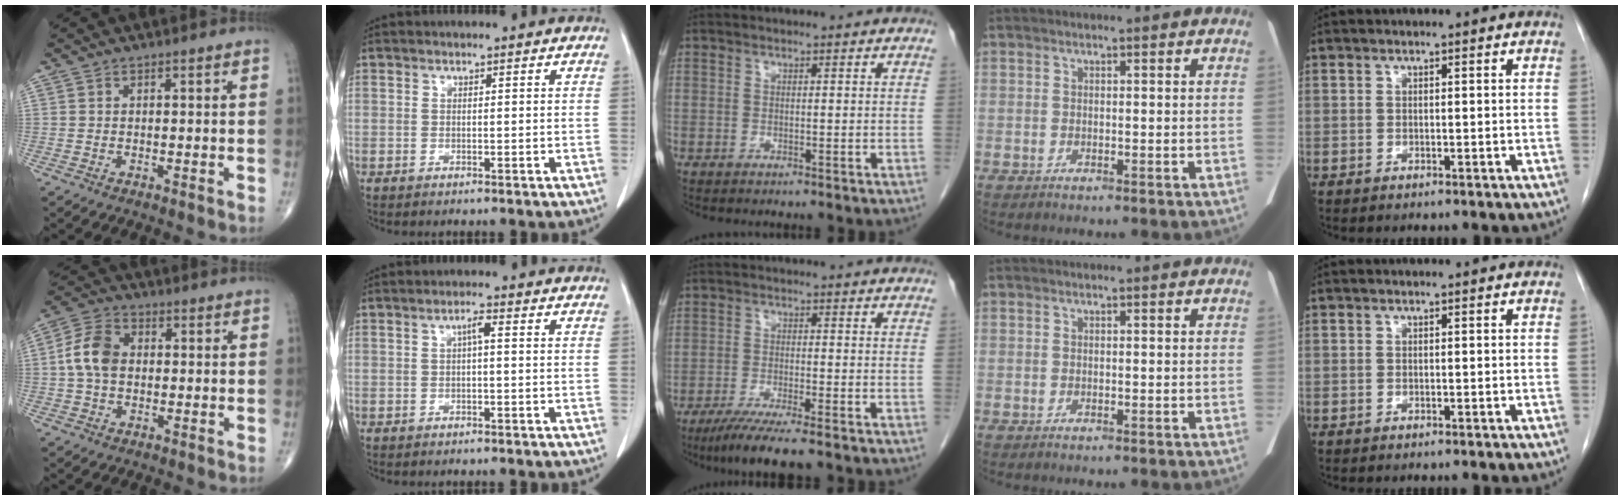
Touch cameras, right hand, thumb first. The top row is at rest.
{"thumb": {"total": 7.9, "force": [0.2, 5.5, 5.6], "torque": [-0.107, 0.021, -0.004]}, "index": {"total": 1.8, "force": [0.2, 0.2, 1.7], "torque": [-0.031, 0.004, 0.005]}, "middle": {"total": 7.5, "force": [-5.8, -0.1, 4.8], "torque": [-0.073, -0.019, -0.093]}}